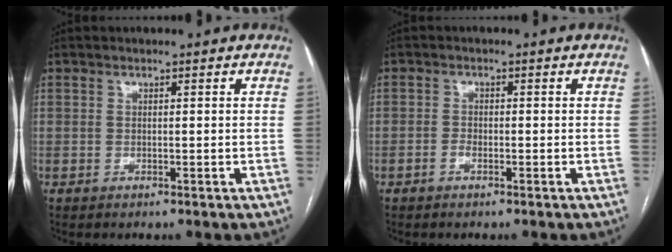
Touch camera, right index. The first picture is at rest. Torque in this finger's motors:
{"motor_torque": [-0.15, 0.03, -0.06, 0.00]}